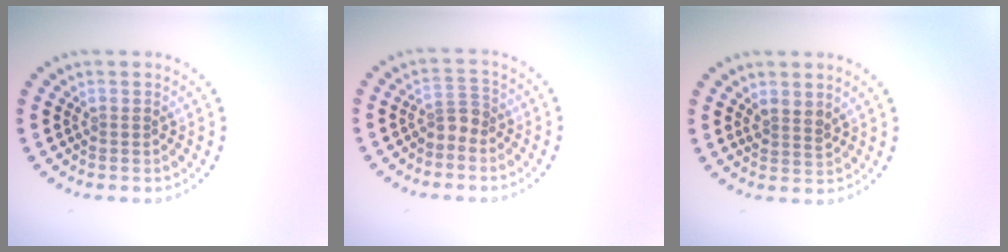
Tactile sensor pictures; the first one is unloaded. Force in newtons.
{"total": 1.9, "press": 1.3, "slide": 1.3}
{"total": 1.6, "press": 1.2, "slide": 1.0}